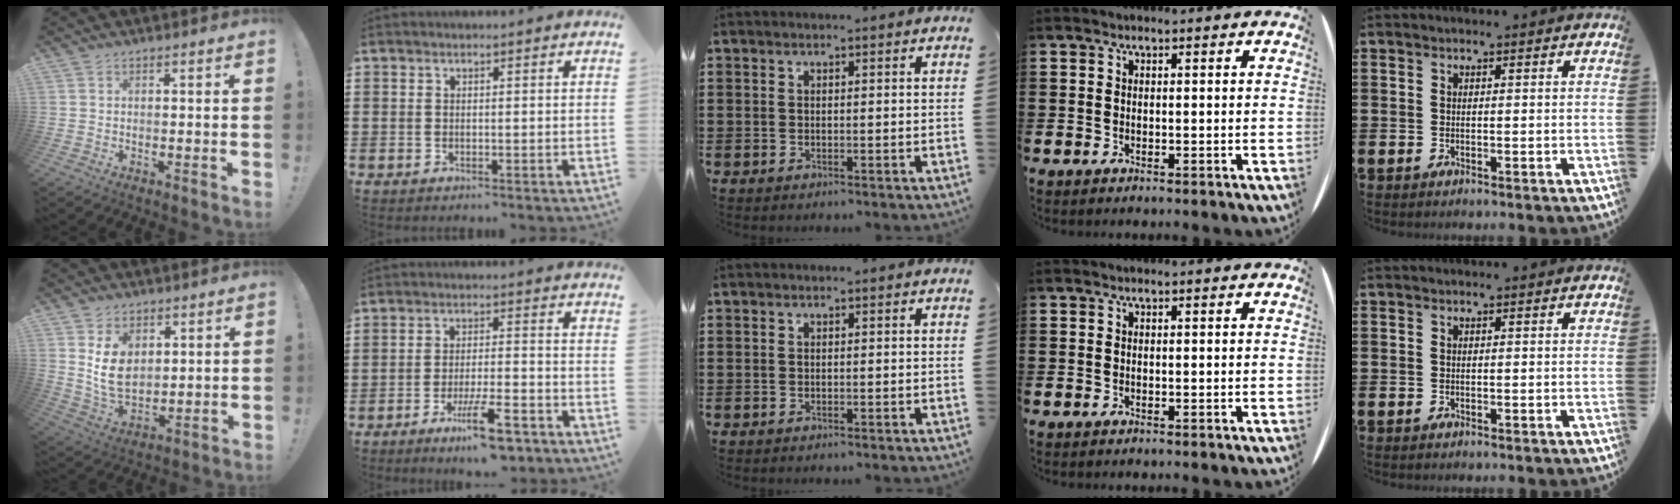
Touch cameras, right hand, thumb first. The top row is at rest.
{"thumb": {"total": 11.2, "force": [4.1, 8.2, 6.3], "torque": [-0.116, -0.021, 0.084]}, "index": {"total": 8.3, "force": [-5.2, 1.7, 6.2], "torque": [-0.107, 0.005, -0.090]}}